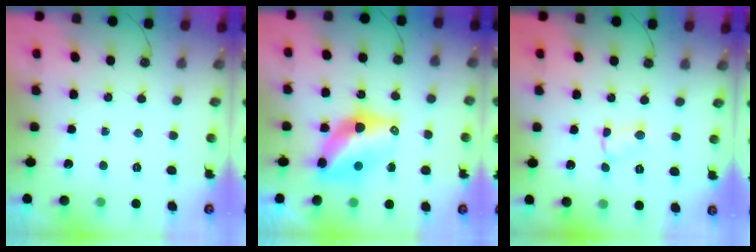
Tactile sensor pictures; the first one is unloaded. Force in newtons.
{"total": 10.4, "press": 10.4, "slide": 0.8}
{"total": 2.5, "press": 2.5, "slide": 0.4}